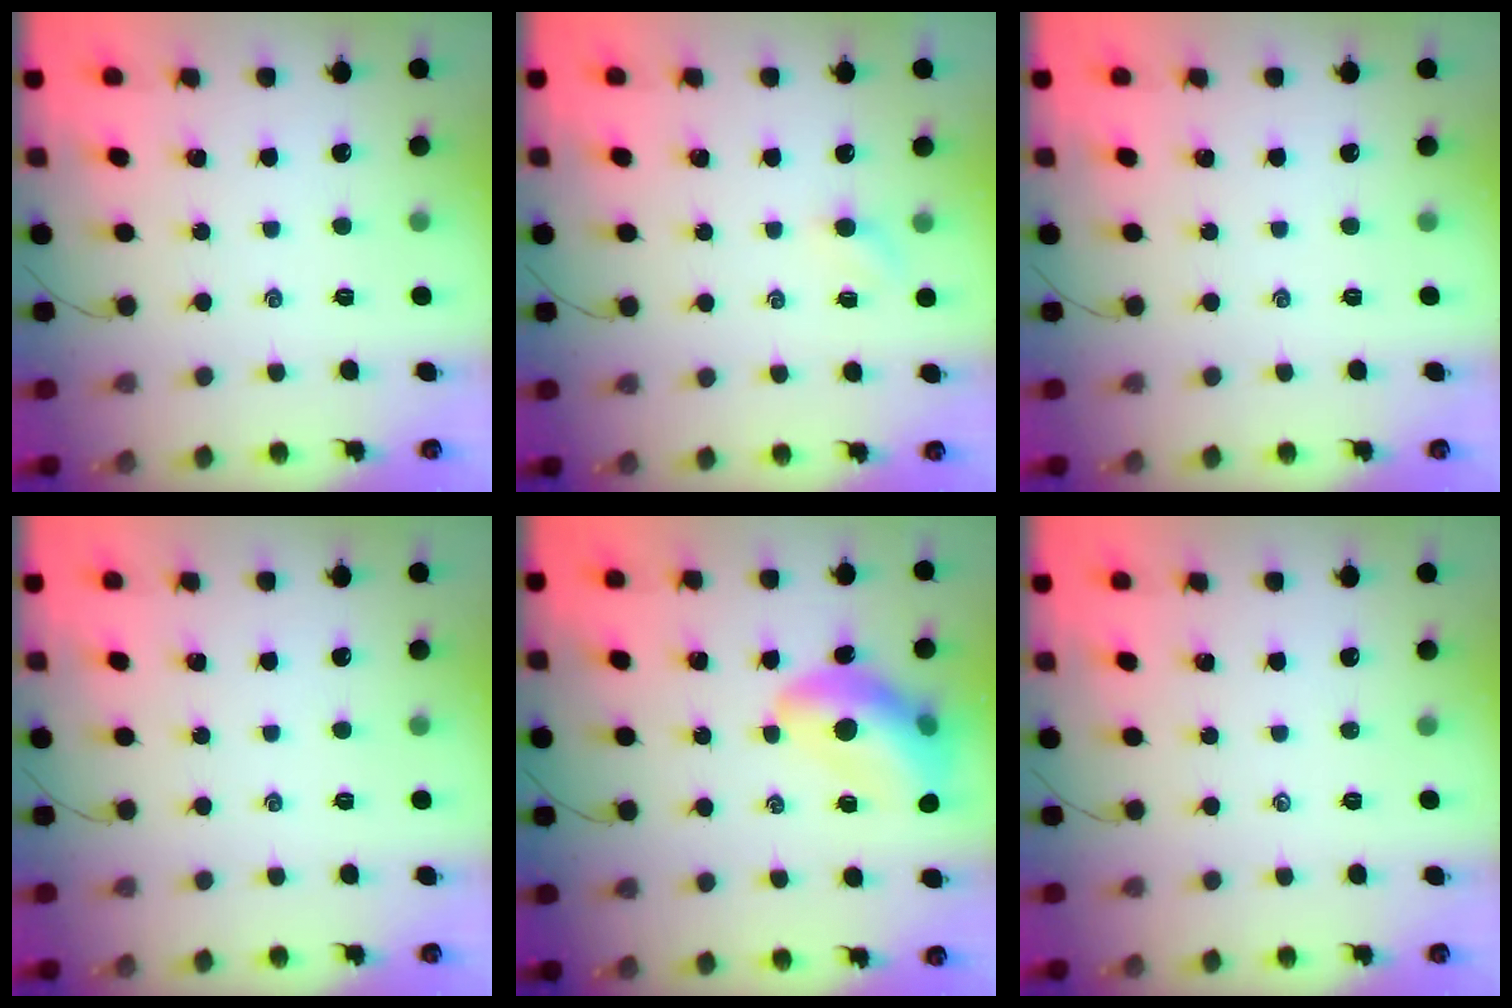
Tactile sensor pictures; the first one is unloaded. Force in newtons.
{"total": 2.5, "press": 2.4, "slide": 0.8}
{"total": 0.0}
{"total": 0.0}
{"total": 12.9, "press": 12.4, "slide": 3.3}
{"total": 0.0}